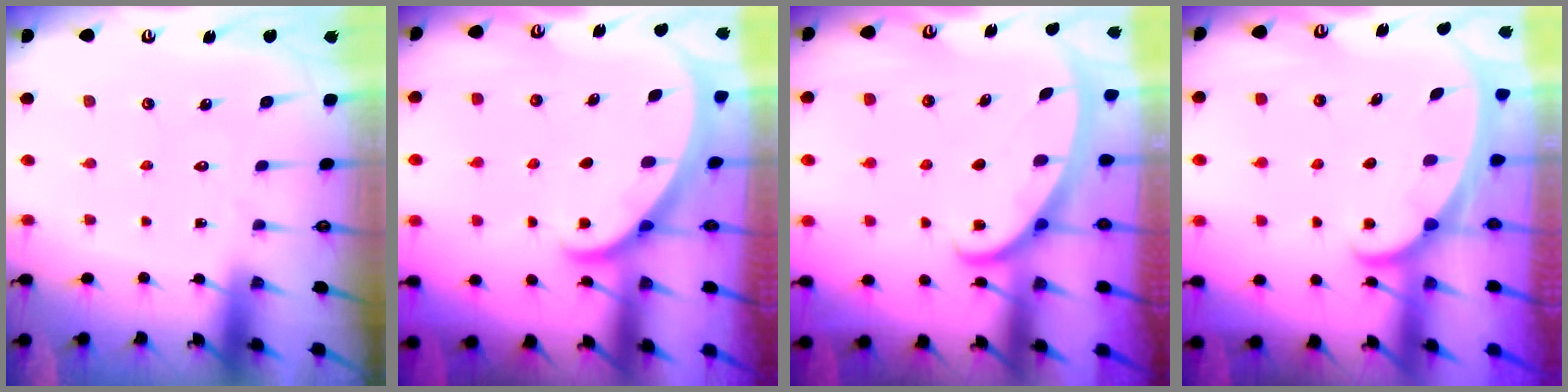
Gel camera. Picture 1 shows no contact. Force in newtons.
{"total": 1.8, "press": 1.7, "slide": 0.0}
{"total": 2.8, "press": 2.7, "slide": 0.4}
{"total": 1.9, "press": 1.9, "slide": 0.1}